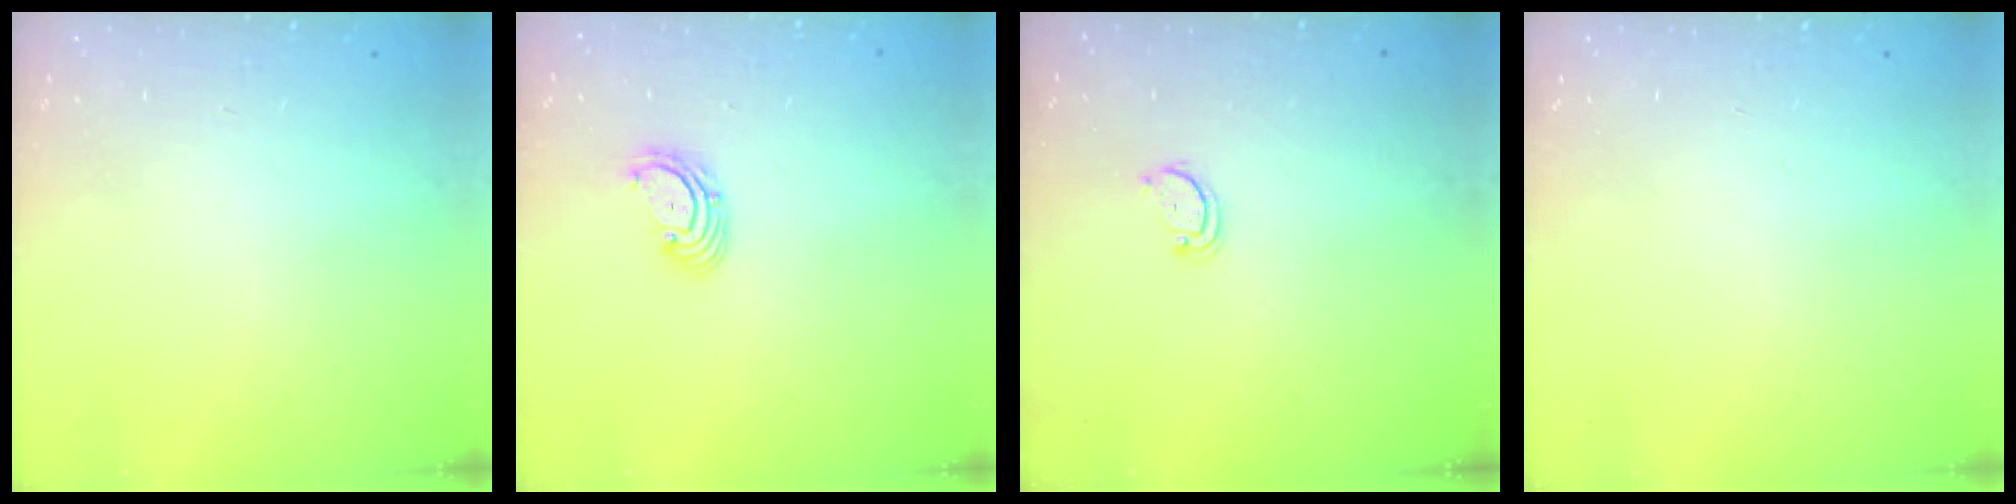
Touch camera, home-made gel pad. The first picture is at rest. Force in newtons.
{"total": 2.9, "press": 2.9, "slide": 0.3}
{"total": 1.9, "press": 1.9, "slide": 0.2}
{"total": 0.0}